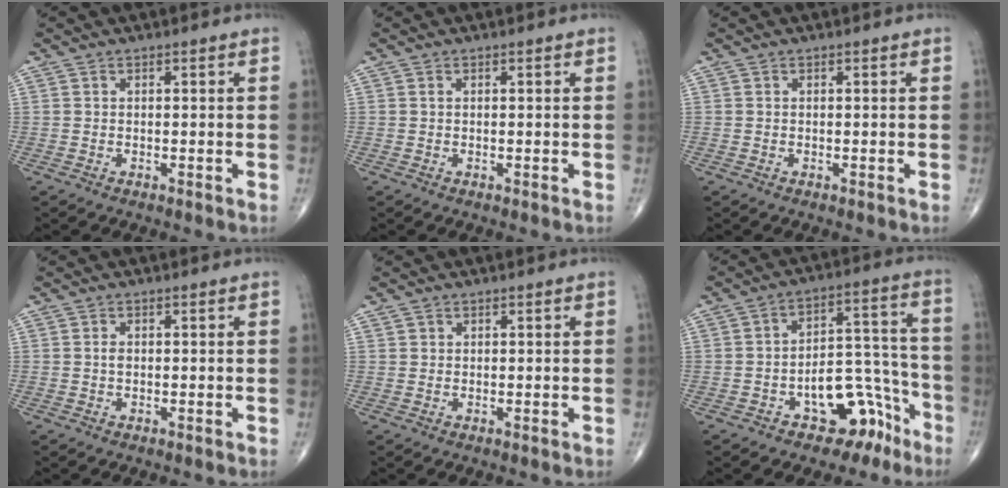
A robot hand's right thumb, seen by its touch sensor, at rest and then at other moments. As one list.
[{"total": 0.0}, {"total": 0.0}, {"total": 0.9, "force": [0.0, 0.6, 0.6], "torque": [-0.012, 0.001, -0.001]}, {"total": 0.7, "force": [0.4, 0.6, 0.1], "torque": [0.006, -0.001, 0.005]}, {"total": 13.3, "force": [-7.6, 7.2, 8.2], "torque": [-0.052, 0.083, -0.099]}]